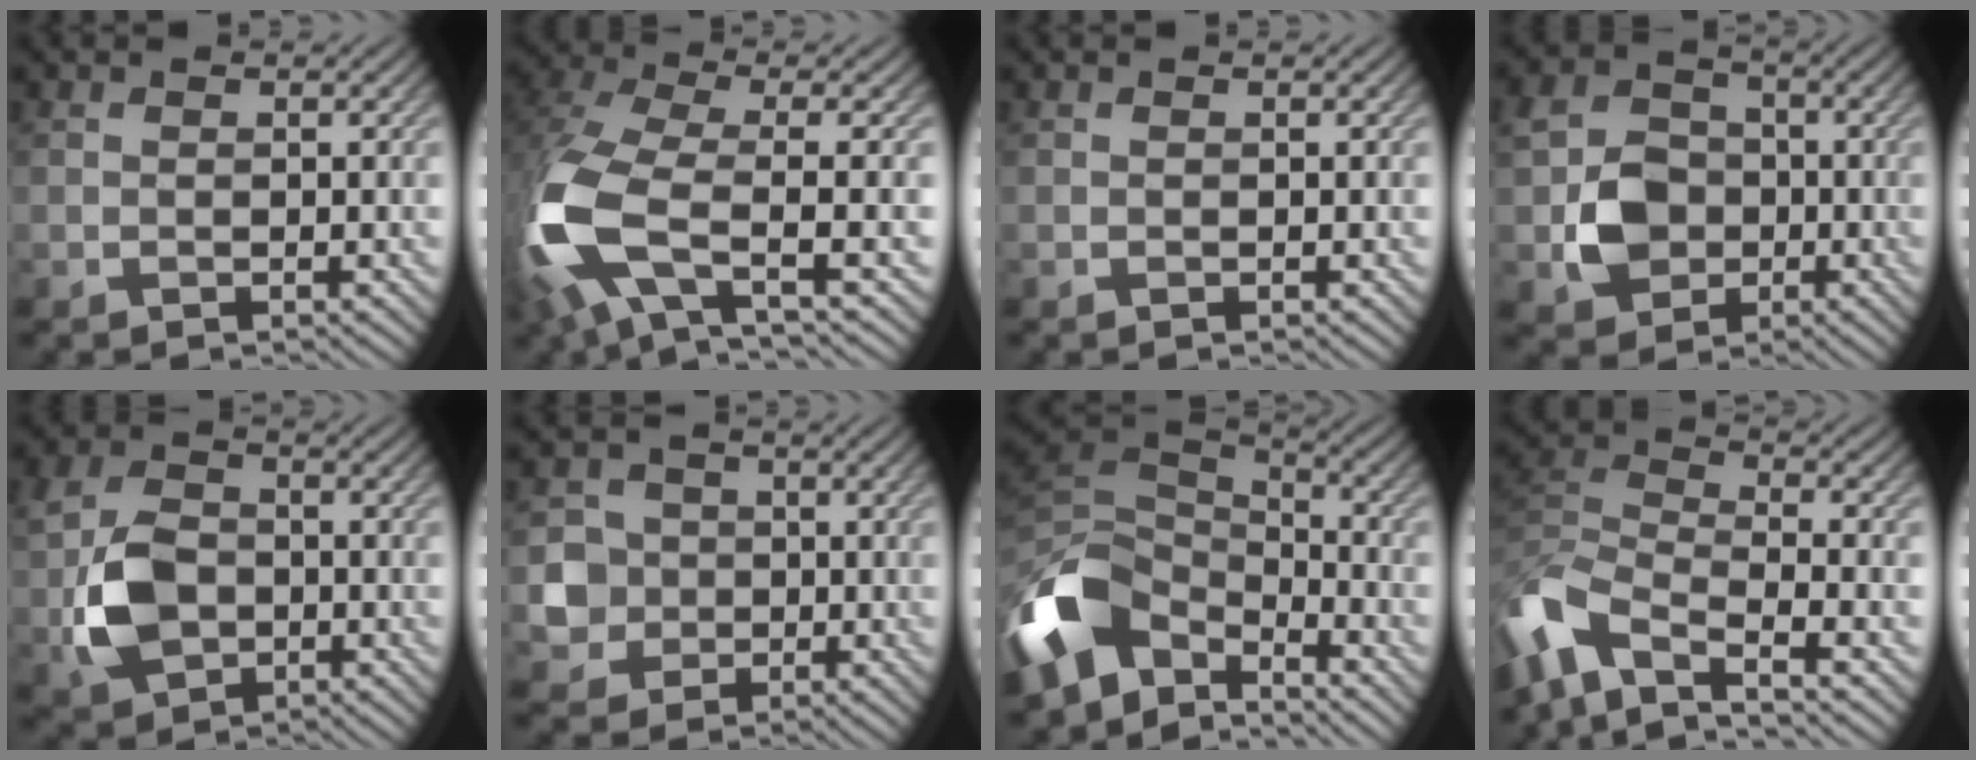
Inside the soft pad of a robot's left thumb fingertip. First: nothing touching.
{"total": 13.6, "force": [-3.2, 6.6, 11.5], "torque": [-0.311, -0.030, -0.058]}
{"total": 0.0}
{"total": 6.7, "force": [-1.3, 5.7, 3.2], "torque": [-0.068, -0.002, -0.034]}
{"total": 7.2, "force": [-1.3, 5.3, 4.7], "torque": [-0.110, -0.003, -0.032]}
{"total": 5.2, "force": [-0.7, 5.0, 1.2], "torque": [-0.030, -0.007, -0.038]}
{"total": 11.8, "force": [-6.5, 7.4, 6.4], "torque": [-0.167, -0.012, -0.128]}
{"total": 10.7, "force": [-6.5, 4.4, 7.2], "torque": [-0.178, -0.014, -0.140]}